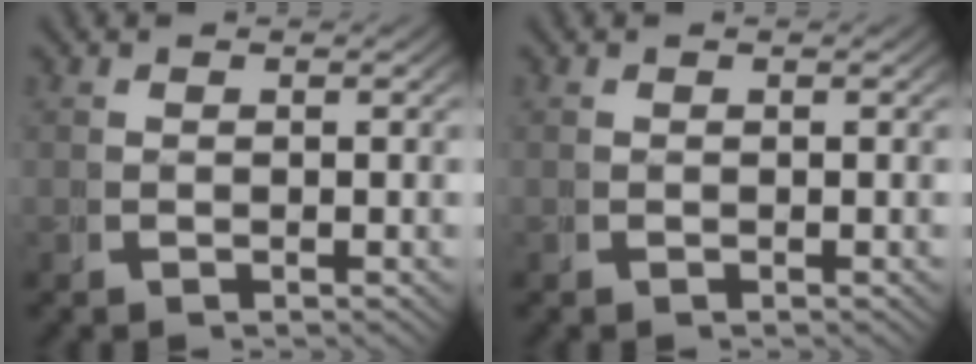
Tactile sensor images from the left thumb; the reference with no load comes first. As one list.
[{"total": 0.0}]